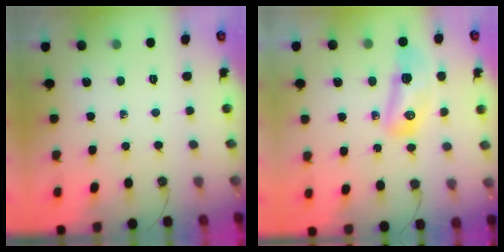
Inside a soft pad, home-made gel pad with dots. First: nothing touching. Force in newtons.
{"total": 20.0, "press": 14.4, "slide": 13.8}